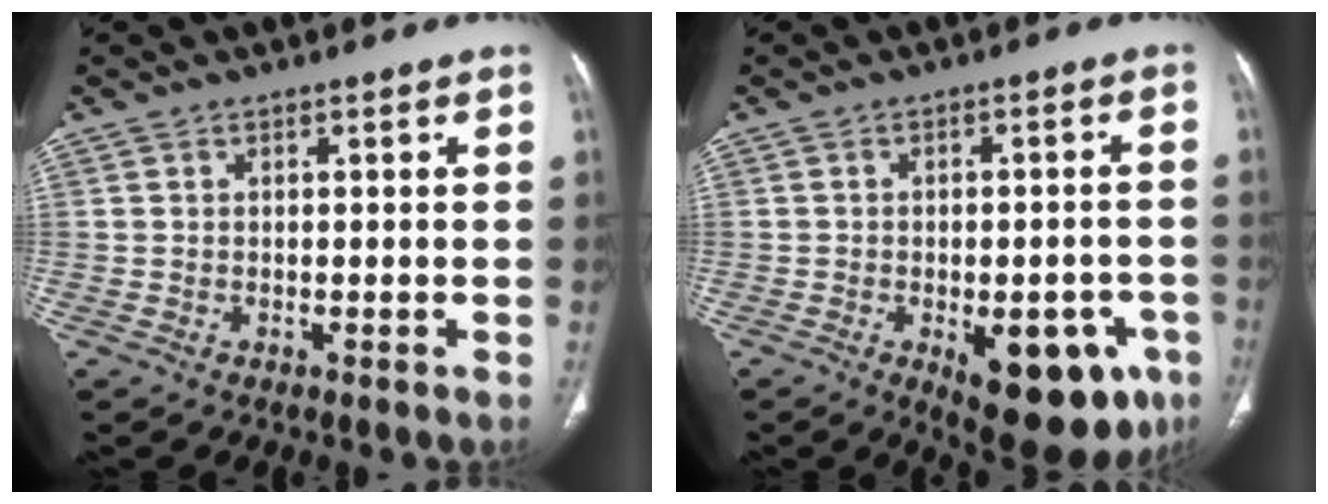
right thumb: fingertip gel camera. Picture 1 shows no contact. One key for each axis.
{"total": 15.8, "fx": -6.5, "fy": 7.4, "fz": 12.4, "tx": -0.112, "ty": 0.016, "tz": -0.068}